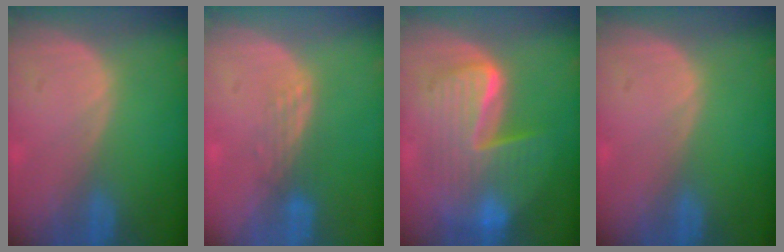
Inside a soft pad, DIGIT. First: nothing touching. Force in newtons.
{"total": 3.0, "press": 2.5, "slide": 1.7}
{"total": 10.5, "press": 10.4, "slide": 0.9}
{"total": 0.0}